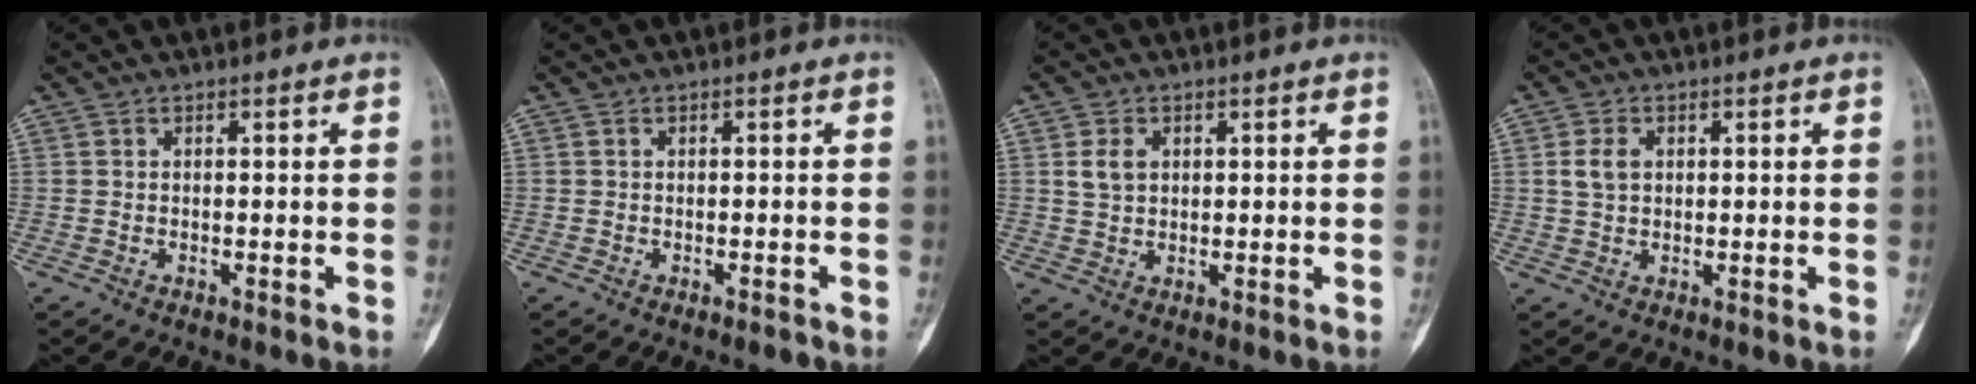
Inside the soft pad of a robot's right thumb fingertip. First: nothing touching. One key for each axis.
{"total": 0.8, "fx": -0.6, "fy": 0.2, "fz": 0.4, "tx": -0.006, "ty": 0.004, "tz": -0.010}
{"total": 3.5, "fx": 1.0, "fy": 2.6, "fz": 2.2, "tx": -0.034, "ty": 0.000, "tz": 0.023}
{"total": 3.6, "fx": 0.8, "fy": 2.6, "fz": 2.4, "tx": -0.044, "ty": 0.003, "tz": 0.016}